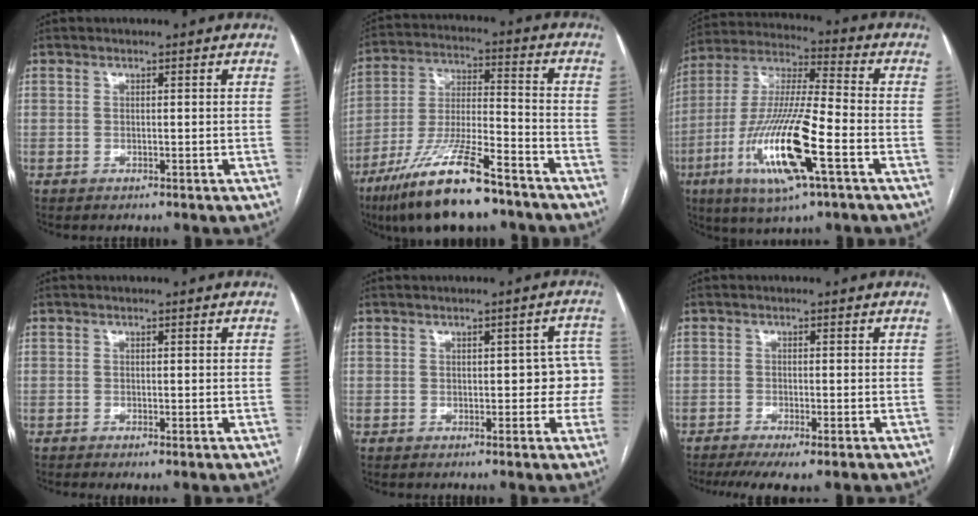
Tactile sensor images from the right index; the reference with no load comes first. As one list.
[{"total": 17.1, "force": [-11.9, 2.9, 11.9], "torque": [-0.239, -0.025, -0.215]}, {"total": 18.8, "force": [-6.8, 2.1, 17.4], "torque": [-0.364, -0.023, -0.124]}, {"total": 1.0, "force": [-0.5, 0.1, 0.9], "torque": [-0.015, -0.002, -0.007]}, {"total": 5.1, "force": [-0.1, 2.7, 4.2], "torque": [-0.029, 0.034, 0.000]}, {"total": 6.7, "force": [-4.8, 0.9, 4.6], "torque": [-0.069, -0.015, -0.075]}]